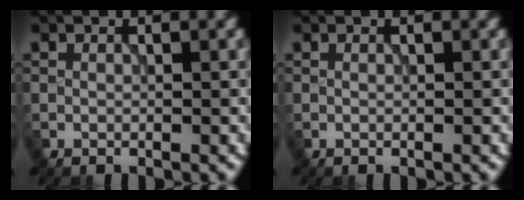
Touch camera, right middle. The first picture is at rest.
{"total": 0.0}